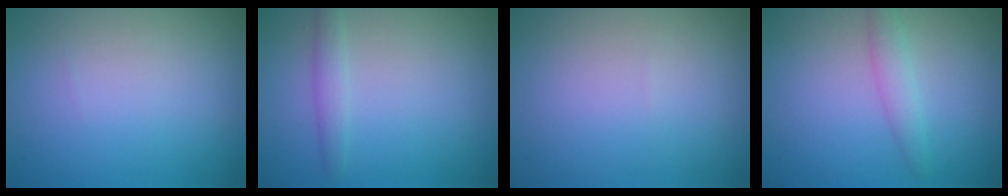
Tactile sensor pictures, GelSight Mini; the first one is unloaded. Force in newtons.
{"total": 1.5, "press": 1.5, "slide": 0.1}
{"total": 0.0}
{"total": 1.7, "press": 1.7, "slide": 0.0}